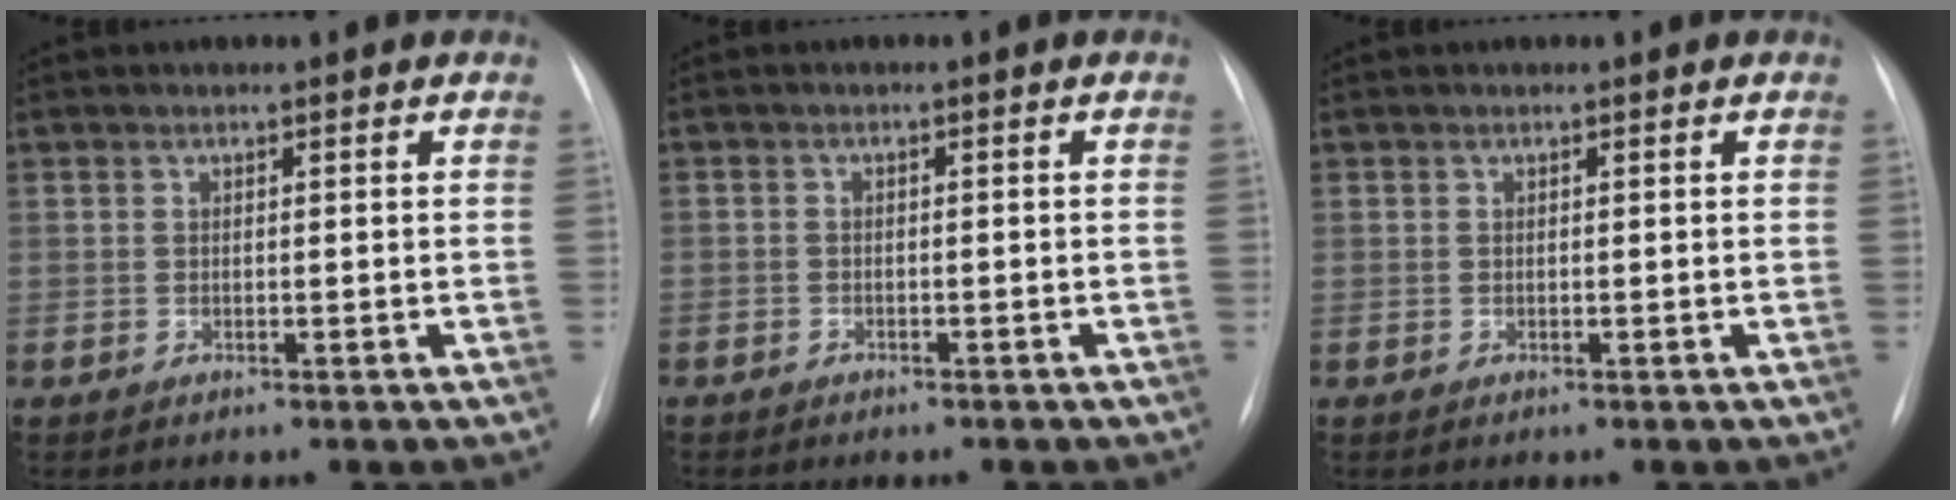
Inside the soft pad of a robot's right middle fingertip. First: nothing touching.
{"total": 2.2, "force": [-1.7, 1.3, 0.7], "torque": [-0.014, 0.002, -0.017]}
{"total": 0.0}